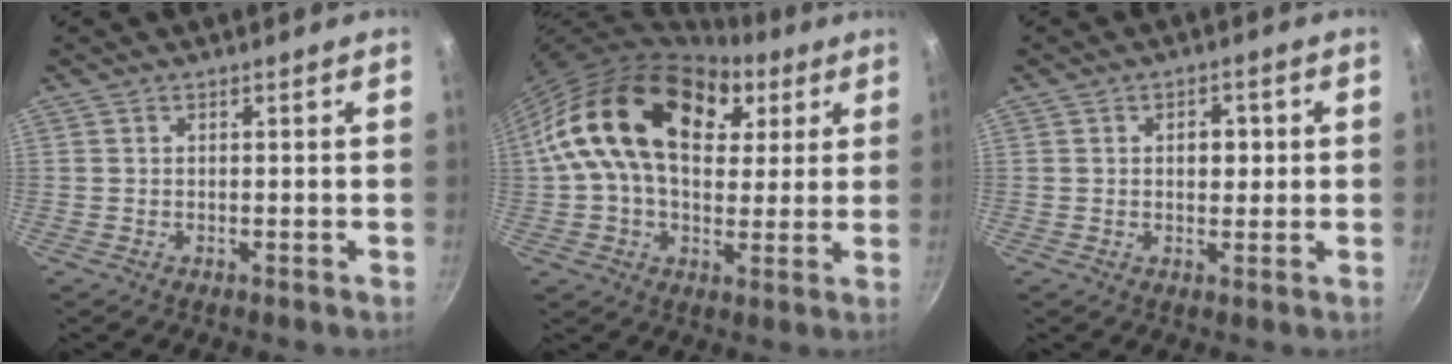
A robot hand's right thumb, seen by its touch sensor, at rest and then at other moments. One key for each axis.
{"total": 23.3, "fx": 7.1, "fy": 15.2, "fz": 16.2, "tx": -0.255, "ty": 0.011, "tz": 0.104}
{"total": 4.0, "fx": 0.6, "fy": 2.8, "fz": 2.8, "tx": -0.017, "ty": 0.002, "tz": 0.006}